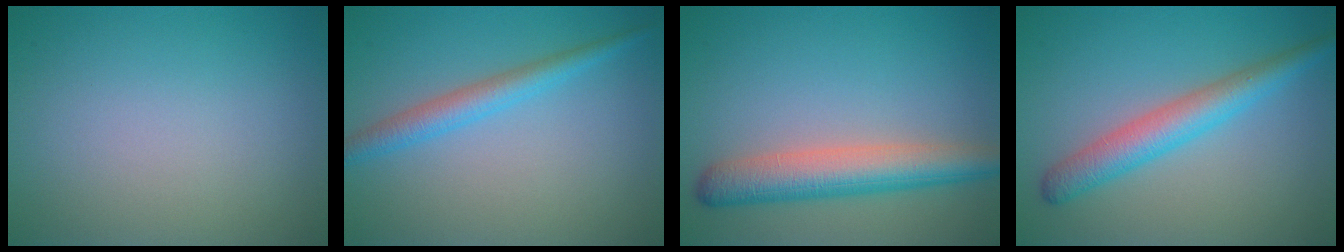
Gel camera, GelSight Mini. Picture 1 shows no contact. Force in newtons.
{"total": 2.7, "press": 2.7, "slide": 0.2}
{"total": 5.5, "press": 5.5, "slide": 0.2}
{"total": 4.2, "press": 4.2, "slide": 0.2}